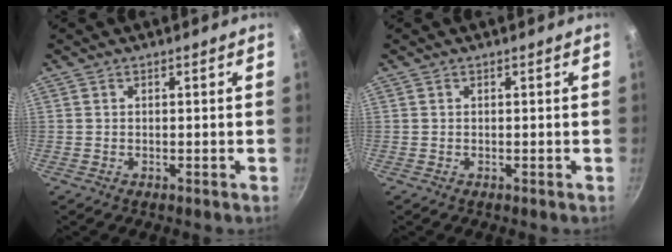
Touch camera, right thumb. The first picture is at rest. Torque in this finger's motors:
{"motor_torque": [0.00, 0.00, -0.09, 0.09, 0.00]}